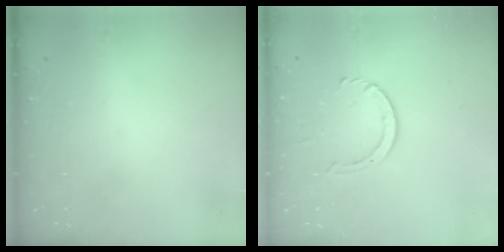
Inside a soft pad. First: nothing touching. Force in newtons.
{"total": 4.6, "press": 4.5, "slide": 0.5}